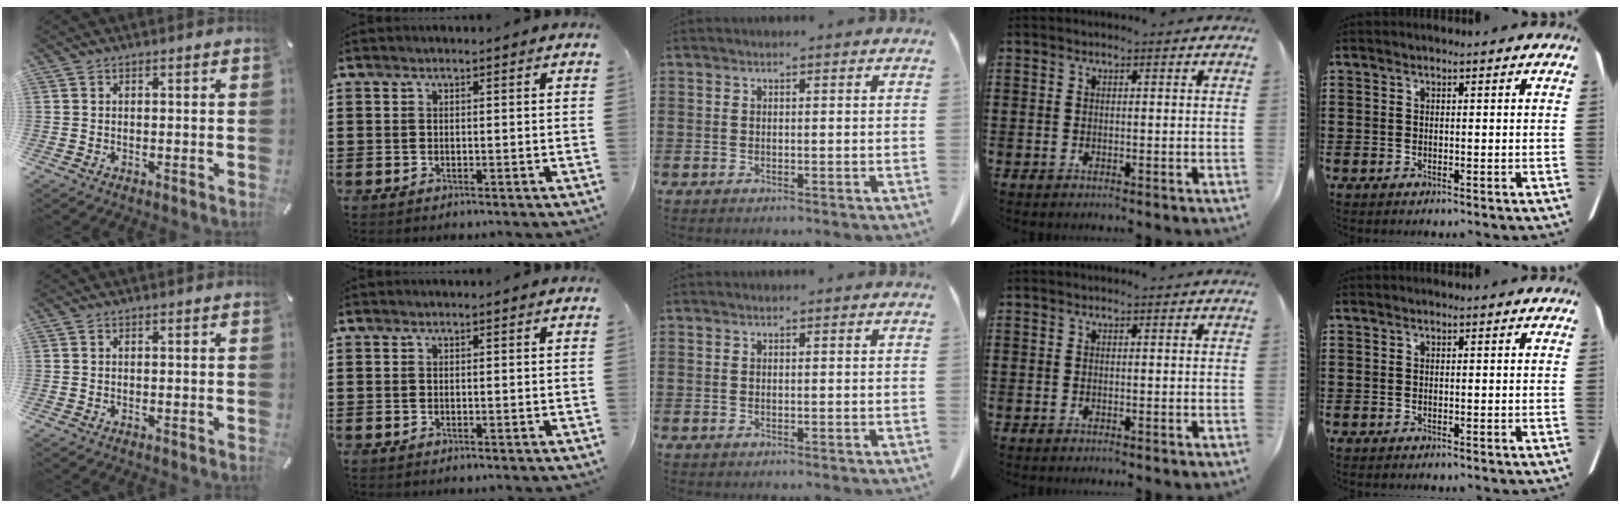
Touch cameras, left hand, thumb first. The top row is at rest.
{}